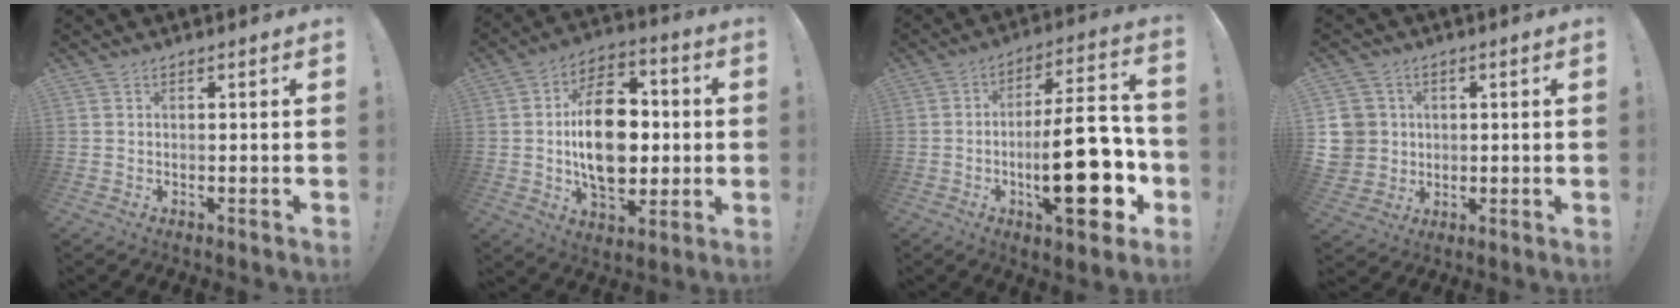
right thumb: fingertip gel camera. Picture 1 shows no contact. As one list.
[{"total": 20.2, "force": [-0.5, 13.1, 15.4], "torque": [-0.257, 0.002, -0.008]}, {"total": 24.5, "force": [-5.4, 7.9, 22.5], "torque": [-0.347, 0.016, -0.082]}, {"total": 8.4, "force": [1.1, 8.1, 2.1], "torque": [-0.045, -0.003, 0.025]}]